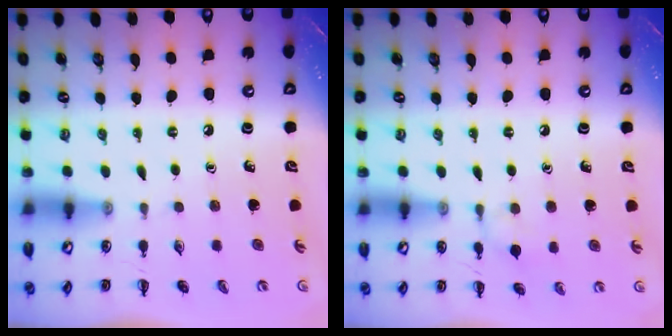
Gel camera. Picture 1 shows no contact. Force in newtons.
{"total": 5.8, "press": 5.5, "slide": 2.1}